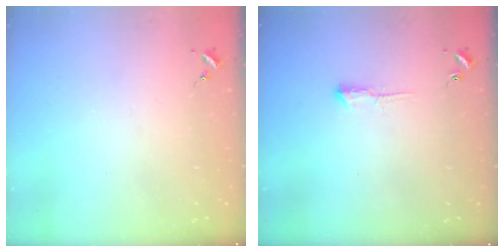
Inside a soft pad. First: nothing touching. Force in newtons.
{"total": 3.4, "press": 3.4, "slide": 0.6}